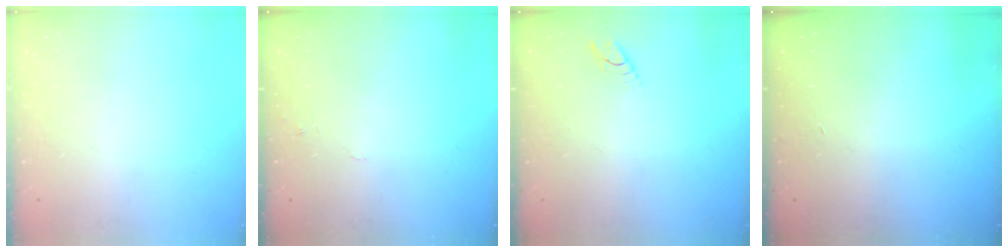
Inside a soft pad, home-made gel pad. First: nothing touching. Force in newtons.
{"total": 4.2, "press": 4.2, "slide": 0.4}
{"total": 3.6, "press": 3.6, "slide": 0.1}
{"total": 3.3, "press": 3.3, "slide": 0.3}